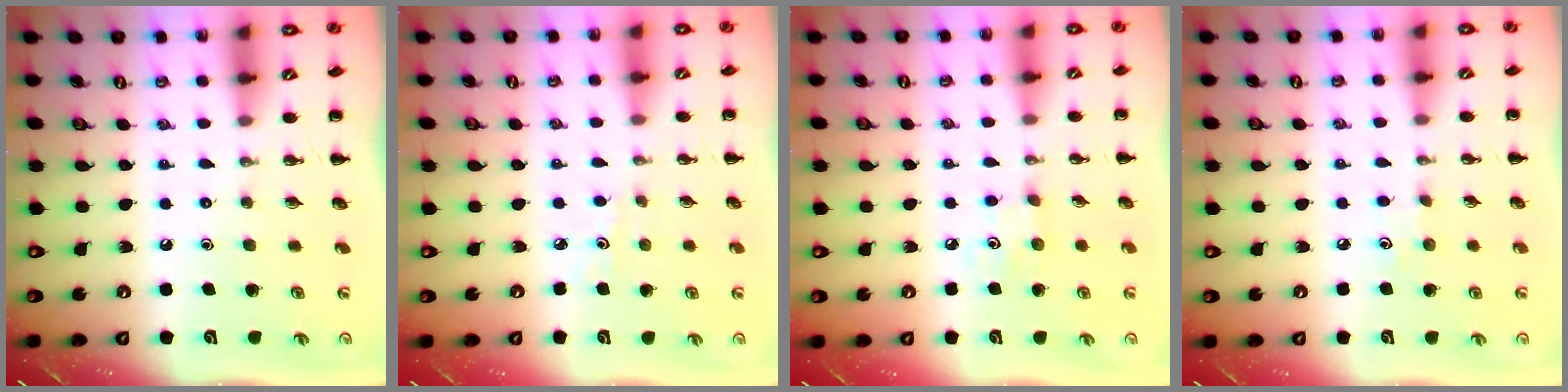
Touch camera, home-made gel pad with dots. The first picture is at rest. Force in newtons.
{"total": 2.6, "press": 2.3, "slide": 1.1}
{"total": 3.7, "press": 3.6, "slide": 0.9}
{"total": 3.7, "press": 3.6, "slide": 1.0}